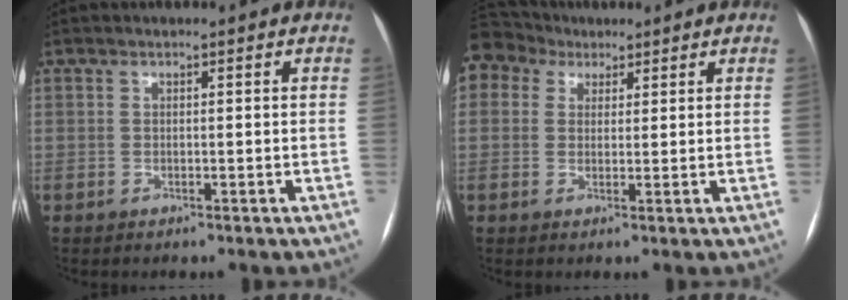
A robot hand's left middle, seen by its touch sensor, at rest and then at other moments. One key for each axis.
{"total": 7.0, "fx": 4.4, "fy": 5.2, "fz": 1.5, "tx": -0.037, "ty": 0.044, "tz": 0.086}